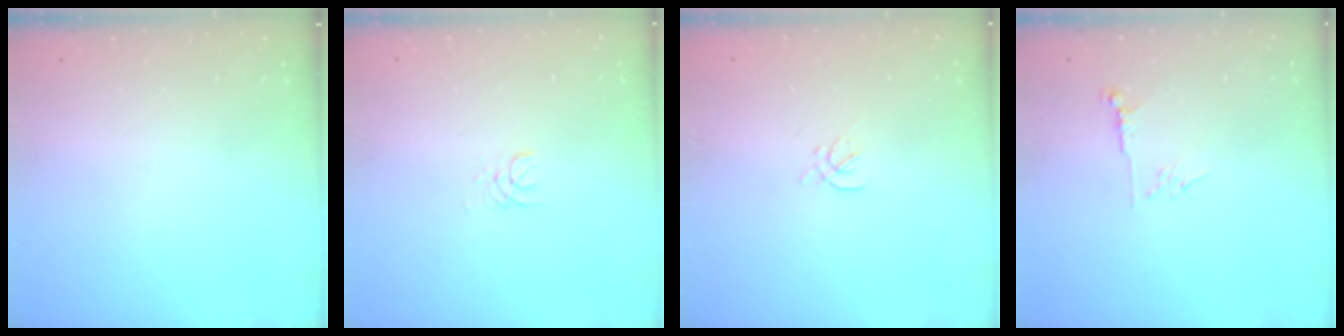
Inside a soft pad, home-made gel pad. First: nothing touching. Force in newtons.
{"total": 1.0, "press": 1.0, "slide": 0.1}
{"total": 1.6, "press": 1.5, "slide": 0.6}
{"total": 5.1, "press": 5.1, "slide": 0.4}